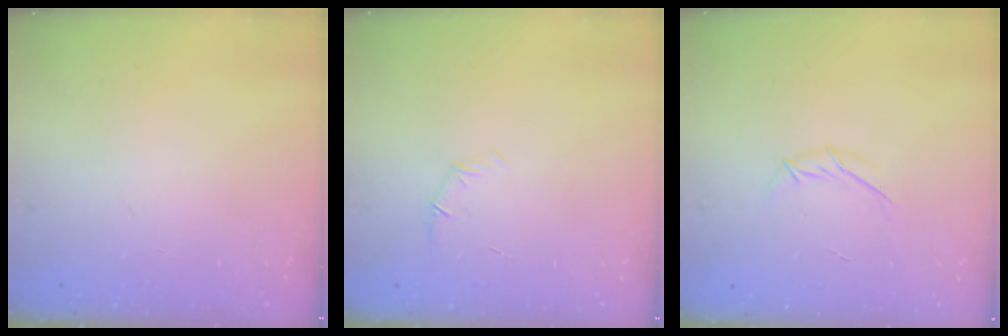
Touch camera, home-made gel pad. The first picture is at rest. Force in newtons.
{"total": 5.4, "press": 5.2, "slide": 1.5}
{"total": 5.4, "press": 5.3, "slide": 1.1}